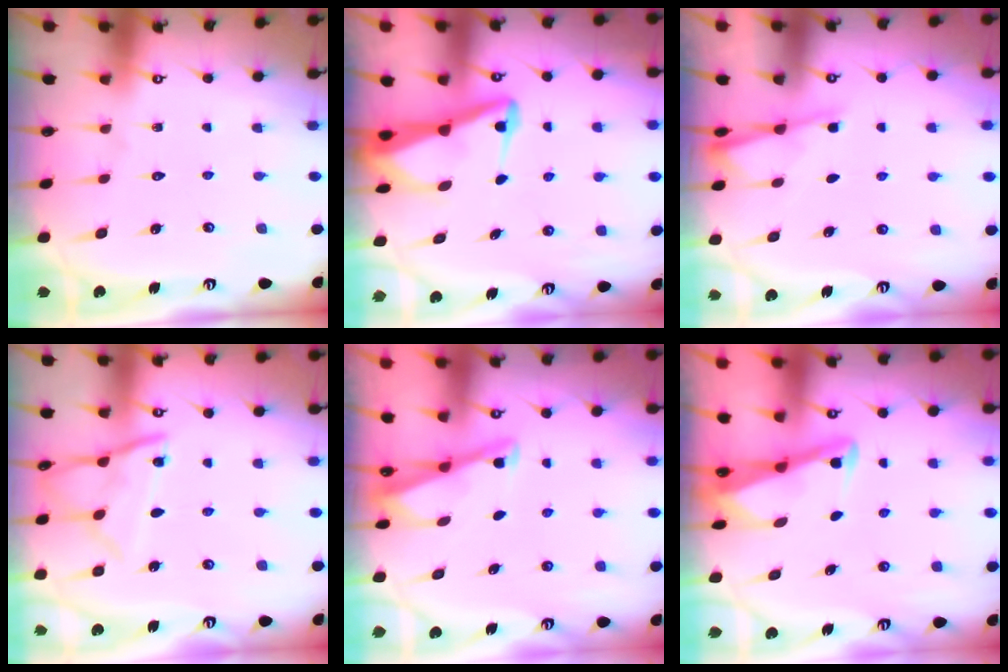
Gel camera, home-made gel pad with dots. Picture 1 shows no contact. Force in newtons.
{"total": 5.1, "press": 5.0, "slide": 0.5}
{"total": 3.4, "press": 3.4, "slide": 0.6}
{"total": 10.5, "press": 10.5, "slide": 0.2}
{"total": 2.7, "press": 2.7, "slide": 0.3}
{"total": 3.0, "press": 2.9, "slide": 0.4}